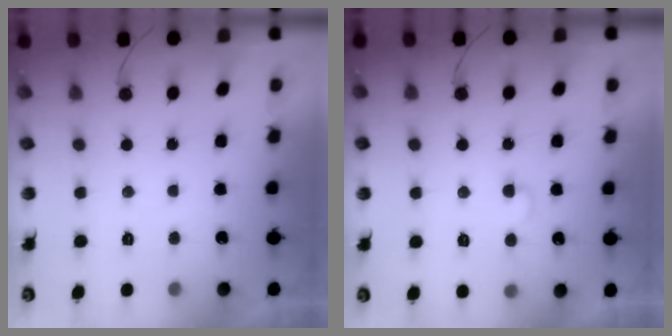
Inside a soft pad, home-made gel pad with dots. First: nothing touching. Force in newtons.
{"total": 4.4, "press": 4.3, "slide": 0.5}